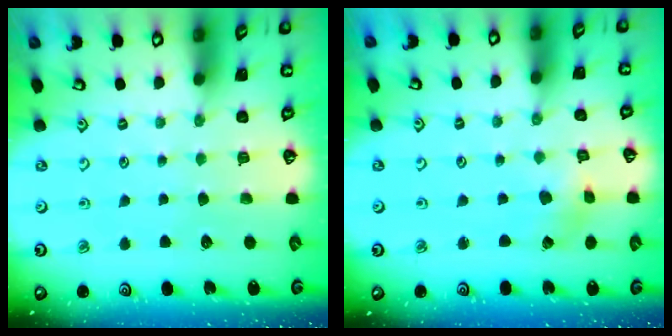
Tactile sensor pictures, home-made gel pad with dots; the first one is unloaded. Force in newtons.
{"total": 1.4, "press": 1.3, "slide": 0.3}